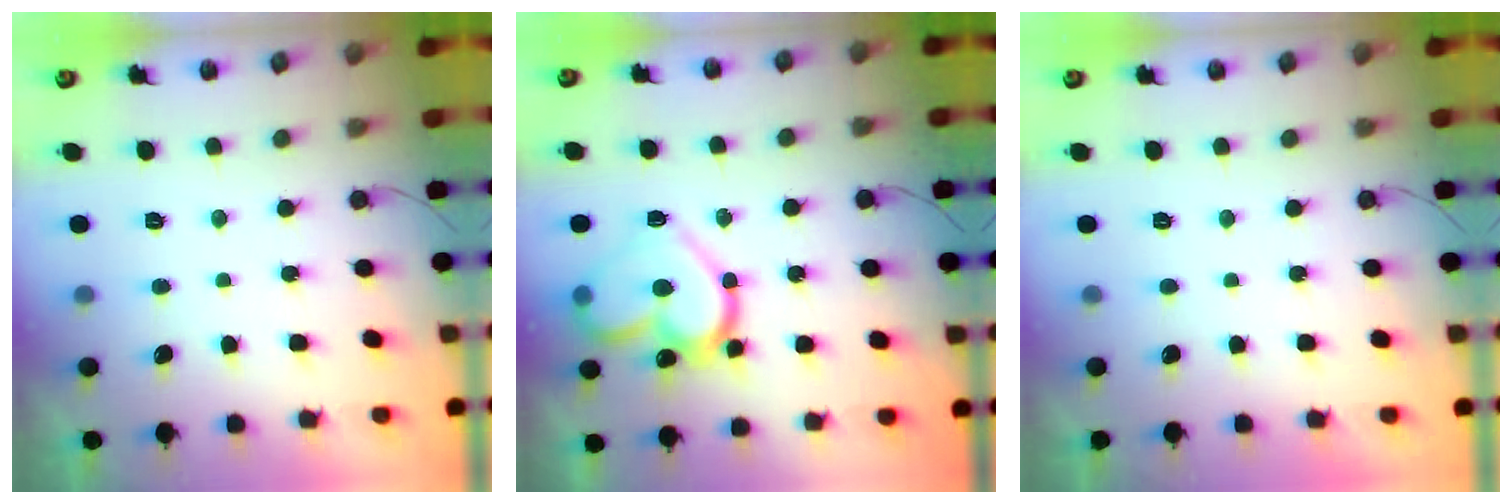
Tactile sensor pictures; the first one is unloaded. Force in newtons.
{"total": 18.6, "press": 18.6, "slide": 1.4}
{"total": 1.8, "press": 1.8, "slide": 0.0}